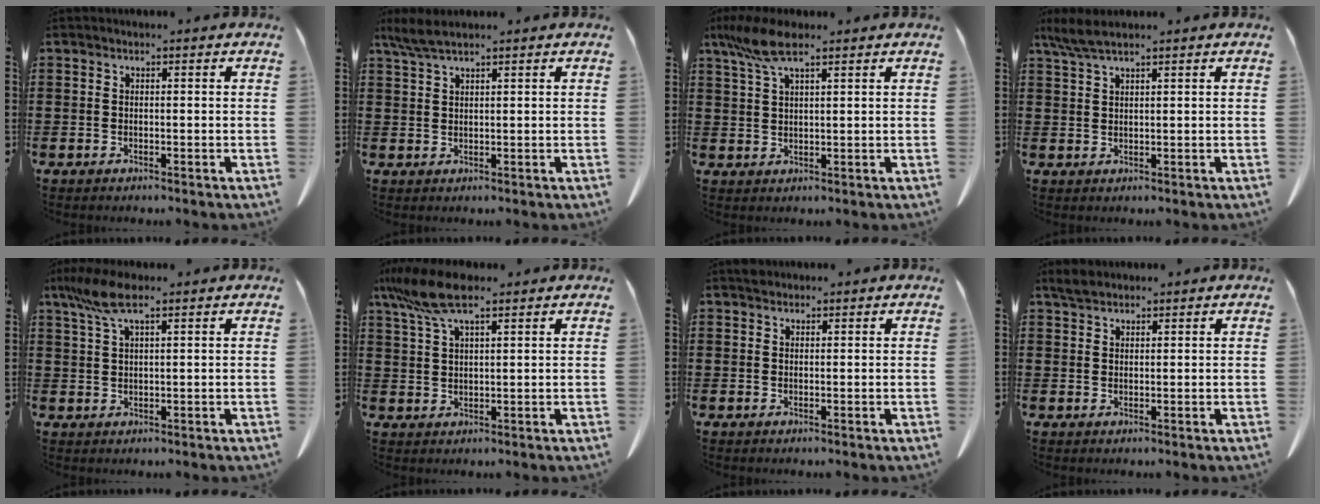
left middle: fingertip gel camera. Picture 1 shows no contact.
{"total": 3.2, "force": [2.3, 0.5, 2.1], "torque": [-0.046, 0.001, 0.043]}
{"total": 6.6, "force": [4.2, 1.7, 4.8], "torque": [-0.118, -0.004, 0.070]}
{"total": 3.5, "force": [2.6, 0.5, 2.3], "torque": [-0.051, 0.002, 0.048]}
{"total": 6.0, "force": [3.6, 1.5, 4.6], "torque": [-0.105, -0.001, 0.063]}
{"total": 8.3, "force": [5.7, 1.9, 5.8], "torque": [-0.140, -0.009, 0.099]}
{"total": 1.0, "force": [0.9, 0.5, 0.1], "torque": [-0.005, 0.003, 0.018]}
{"total": 2.2, "force": [1.9, 0.8, 0.8], "torque": [-0.021, 0.005, 0.037]}